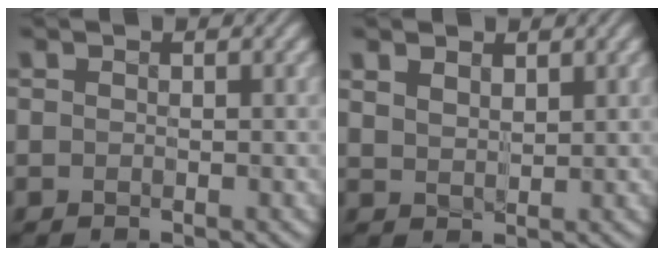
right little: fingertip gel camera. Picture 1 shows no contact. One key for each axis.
{"total": 2.5, "fx": 1.6, "fy": 1.3, "fz": 1.3, "tx": -0.031, "ty": 0.006, "tz": 0.028}